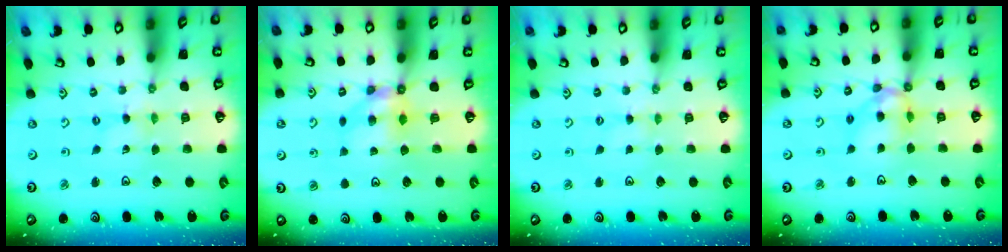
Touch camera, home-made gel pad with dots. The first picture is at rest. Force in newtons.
{"total": 6.0, "press": 6.0, "slide": 0.1}
{"total": 1.2, "press": 1.1, "slide": 0.2}
{"total": 12.1, "press": 12.0, "slide": 1.1}